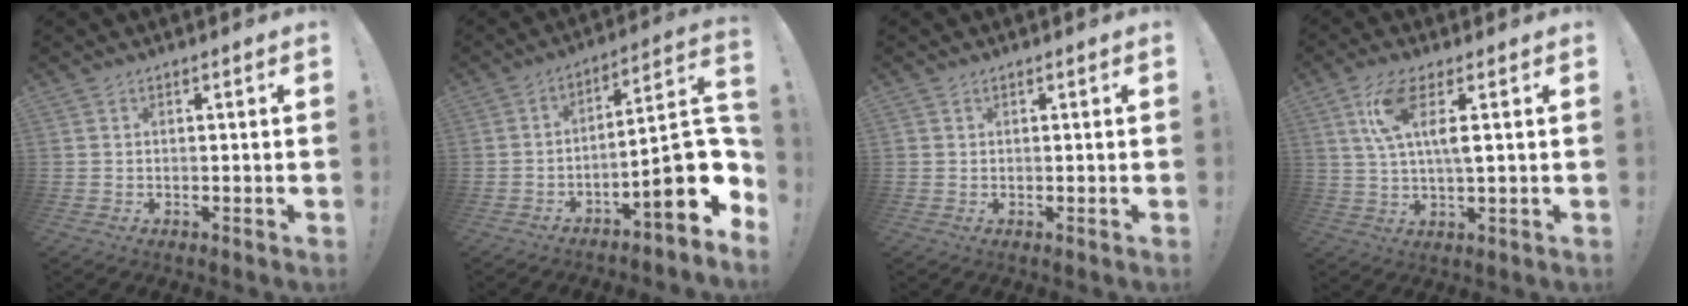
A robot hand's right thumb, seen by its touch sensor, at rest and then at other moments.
{"total": 17.2, "force": [-5.7, 4.5, 15.6], "torque": [-0.204, 0.017, -0.088]}
{"total": 0.6, "force": [0.4, 0.4, 0.1], "torque": [-0.007, 0.002, 0.009]}
{"total": 10.0, "force": [3.3, 2.8, 9.0], "torque": [-0.164, -0.007, 0.056]}